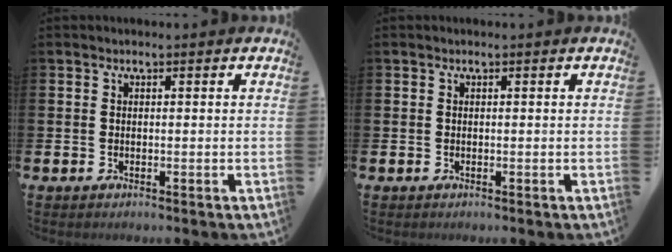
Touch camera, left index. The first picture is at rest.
{"total": 0.0}